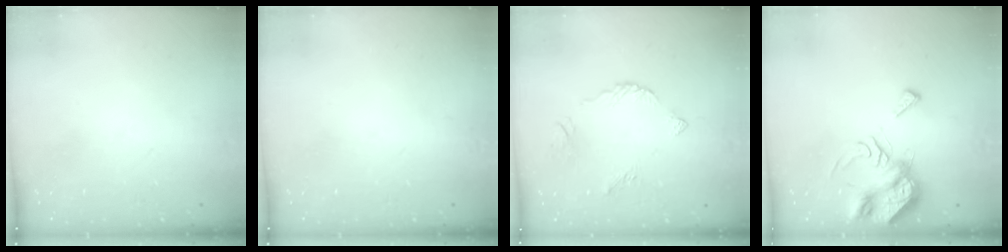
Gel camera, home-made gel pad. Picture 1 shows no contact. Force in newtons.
{"total": 0.0}
{"total": 4.1, "press": 4.1, "slide": 0.2}
{"total": 9.3, "press": 9.3, "slide": 0.5}